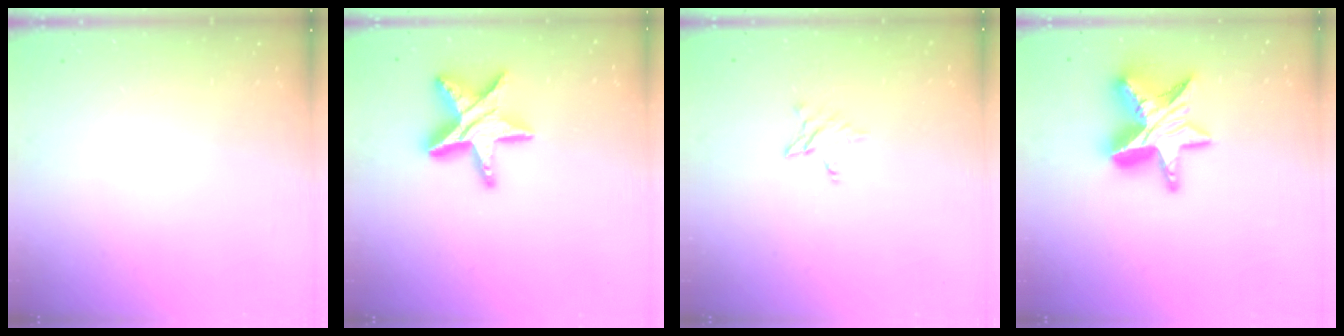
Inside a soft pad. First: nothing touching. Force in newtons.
{"total": 15.9, "press": 15.9, "slide": 1.2}
{"total": 4.8, "press": 4.8, "slide": 0.4}
{"total": 15.9, "press": 15.9, "slide": 1.2}